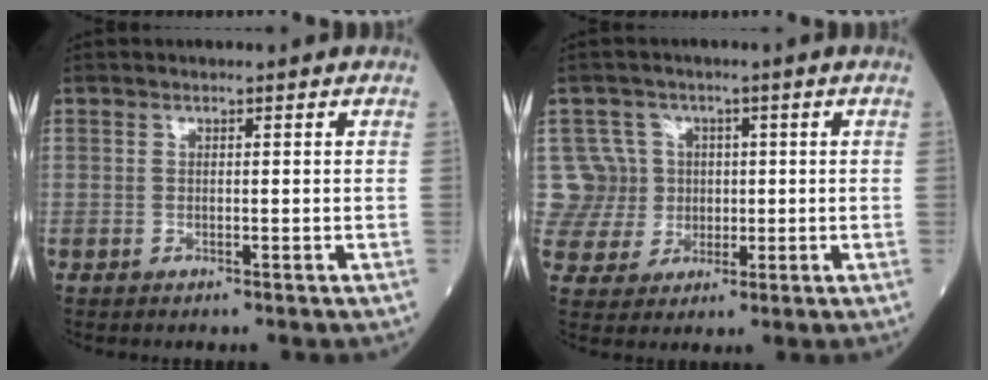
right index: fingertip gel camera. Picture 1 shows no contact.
{"total": 7.0, "force": [1.3, 6.9, -0.2], "torque": [0.014, 0.024, 0.028]}